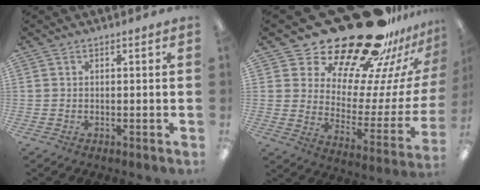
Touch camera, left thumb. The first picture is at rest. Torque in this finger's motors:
{"motor_torque": [0.36, 0.42, 1.10, -1.67, 0.07]}